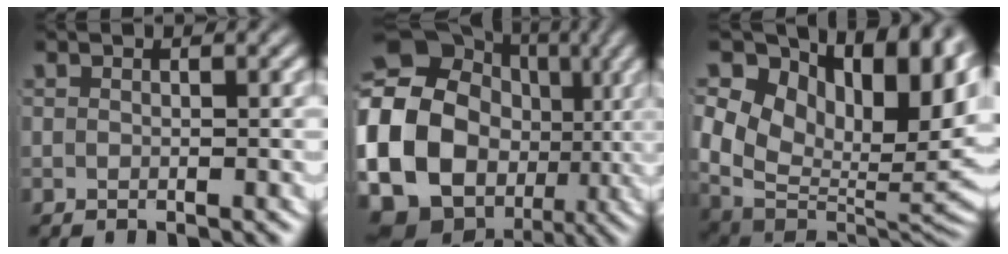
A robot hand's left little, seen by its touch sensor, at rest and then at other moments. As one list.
[{"total": 23.6, "force": [-2.0, 20.8, 11.1], "torque": [-0.287, -0.070, -0.031]}, {"total": 16.3, "force": [0.6, 12.1, 11.0], "torque": [-0.189, -0.048, 0.027]}]